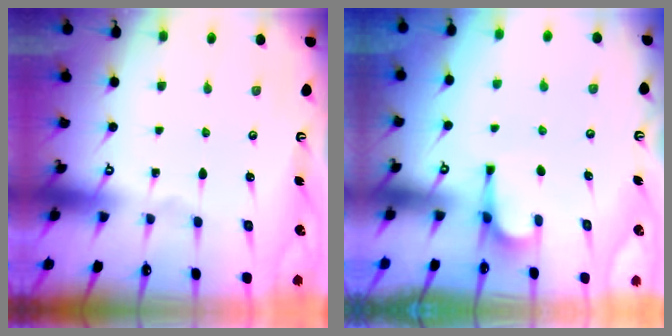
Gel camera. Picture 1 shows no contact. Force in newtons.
{"total": 3.0, "press": 2.9, "slide": 0.7}